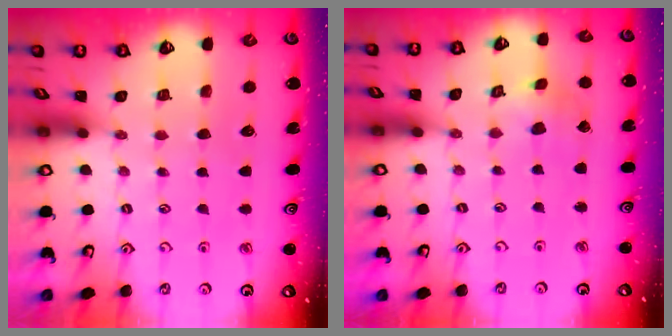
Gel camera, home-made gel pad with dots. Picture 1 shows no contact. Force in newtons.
{"total": 2.7, "press": 2.7, "slide": 0.3}